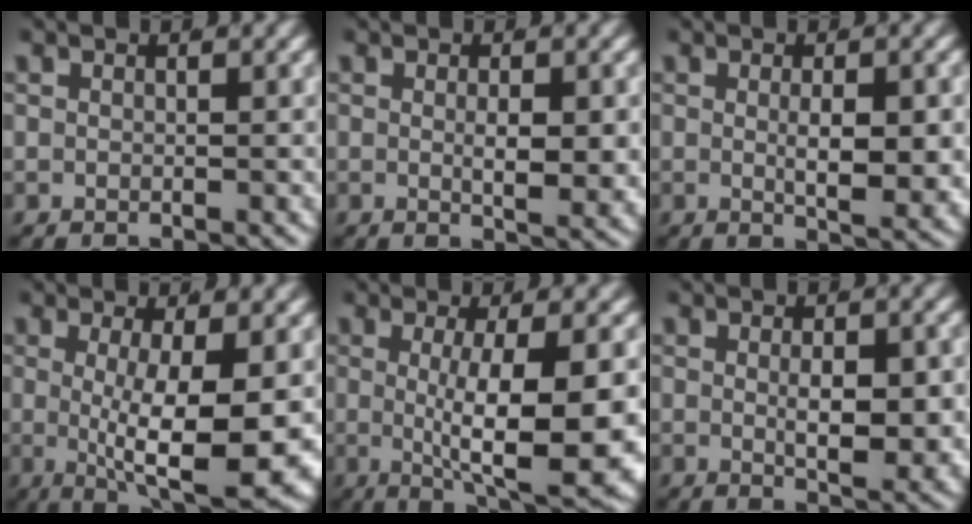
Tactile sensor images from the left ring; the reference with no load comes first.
{"total": 2.6, "force": [0.1, 0.3, 2.6], "torque": [-0.037, -0.010, 0.004]}
{"total": 3.5, "force": [0.1, 0.5, 3.4], "torque": [-0.051, -0.012, 0.004]}
{"total": 10.1, "force": [-0.5, 2.7, 9.7], "torque": [-0.138, -0.023, 0.007]}
{"total": 10.2, "force": [-0.4, 2.2, 9.9], "torque": [-0.137, -0.015, 0.010]}
{"total": 3.7, "force": [0.0, 1.1, 3.6], "torque": [-0.050, -0.014, 0.005]}